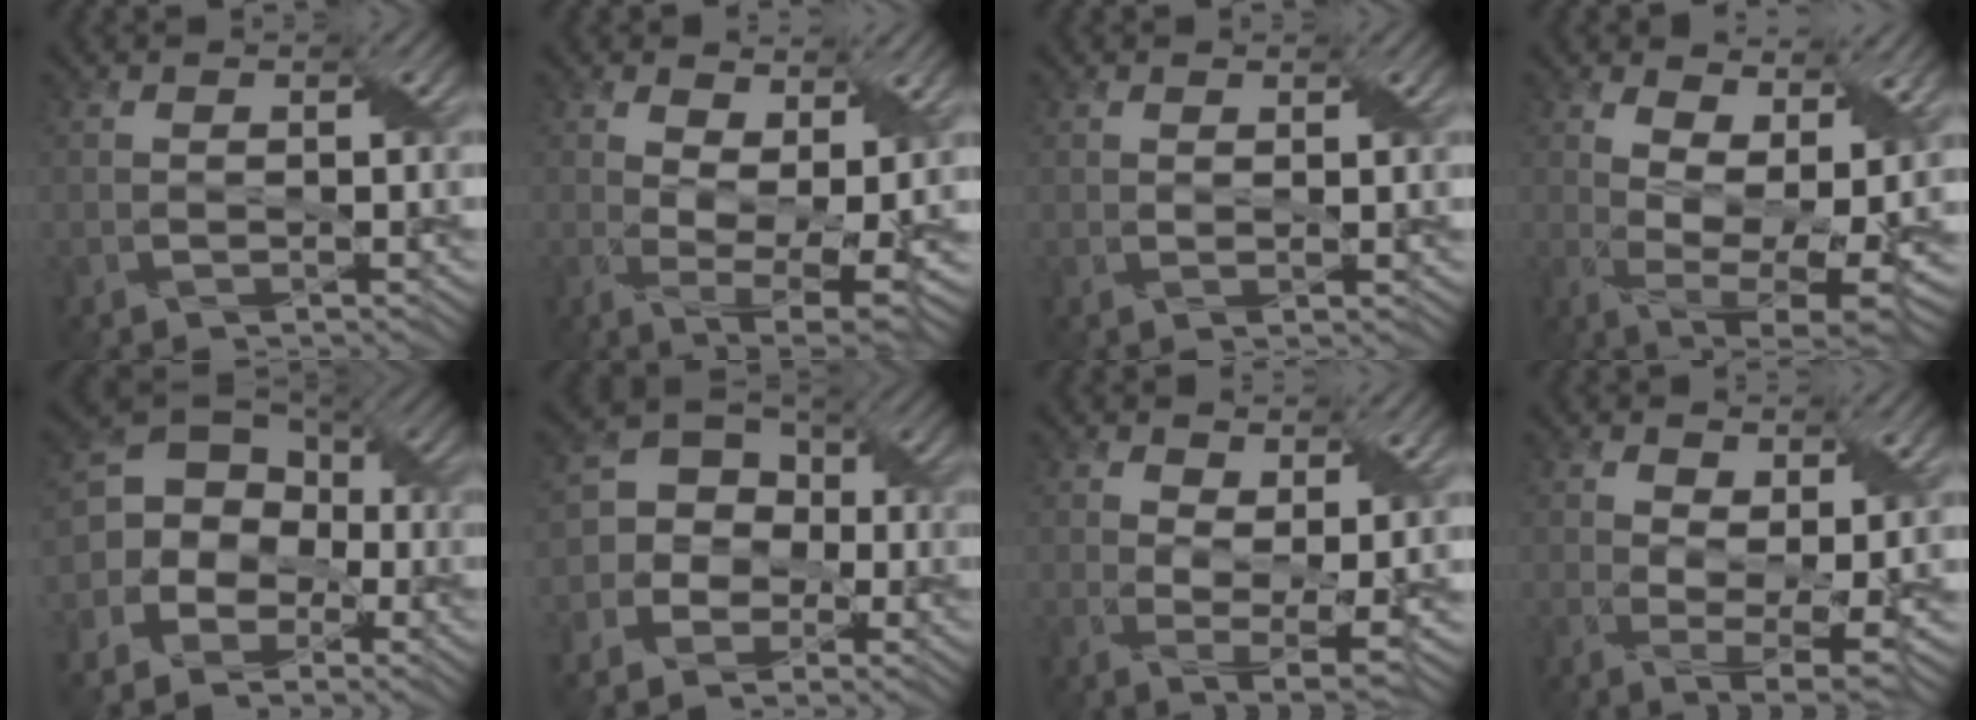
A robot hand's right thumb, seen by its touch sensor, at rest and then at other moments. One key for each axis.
{"total": 7.3, "fx": 2.1, "fy": 2.9, "fz": 6.4, "tx": -0.128, "ty": -0.011, "tz": 0.040}
{"total": 1.0, "fx": 0.8, "fy": 0.2, "fz": 0.6, "tx": -0.016, "ty": -0.001, "tz": 0.017}
{"total": 10.5, "fx": 3.4, "fy": 4.5, "fz": 8.8, "tx": -0.171, "ty": -0.012, "tz": 0.063}
{"total": 10.1, "fx": -3.1, "fy": 8.5, "fz": 4.7, "tx": -0.106, "ty": 0.007, "tz": -0.078}
{"total": 7.3, "fx": -2.1, "fy": 6.4, "fz": 2.9, "tx": -0.056, "ty": 0.014, "tz": -0.065}
{"total": 4.7, "fx": 2.3, "fy": 1.9, "fz": 3.6, "tx": -0.078, "ty": -0.004, "tz": 0.043}
{"total": 4.8, "fx": 1.6, "fy": 2.0, "fz": 4.0, "tx": -0.085, "ty": -0.006, "tz": 0.032}